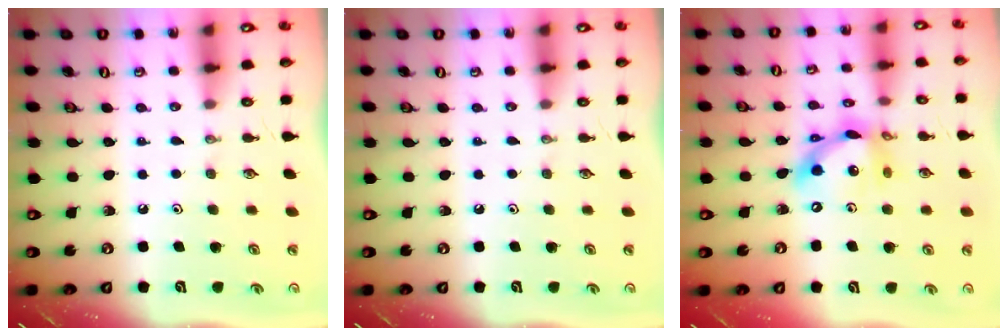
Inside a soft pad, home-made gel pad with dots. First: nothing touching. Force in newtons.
{"total": 0.0}
{"total": 14.6, "press": 14.6, "slide": 1.0}